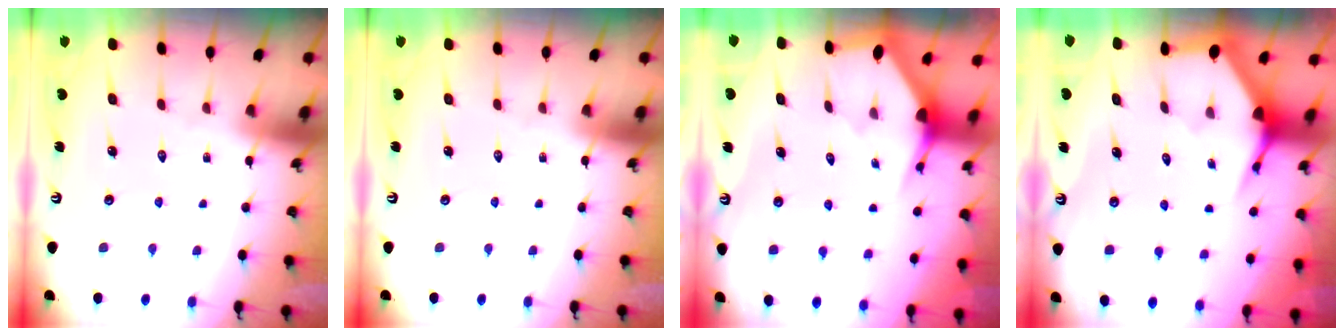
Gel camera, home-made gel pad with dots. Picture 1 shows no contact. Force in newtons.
{"total": 0.0}
{"total": 2.9, "press": 2.9, "slide": 0.2}
{"total": 3.8, "press": 3.8, "slide": 0.5}